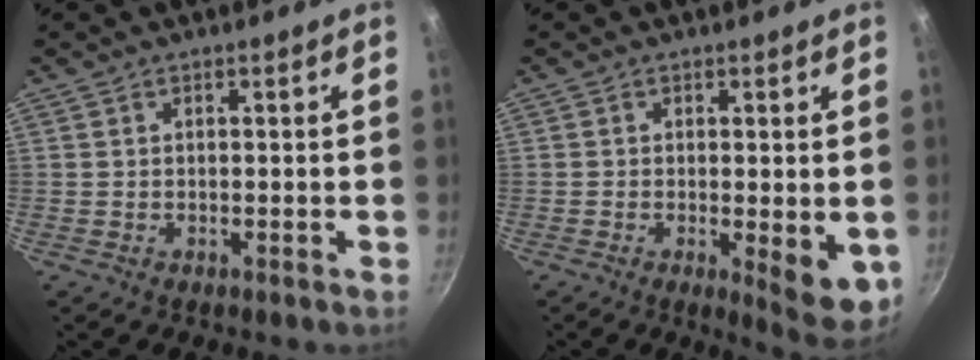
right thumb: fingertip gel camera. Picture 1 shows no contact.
{"total": 7.6, "force": [-1.2, 2.5, 7.1], "torque": [-0.082, -0.011, -0.009]}